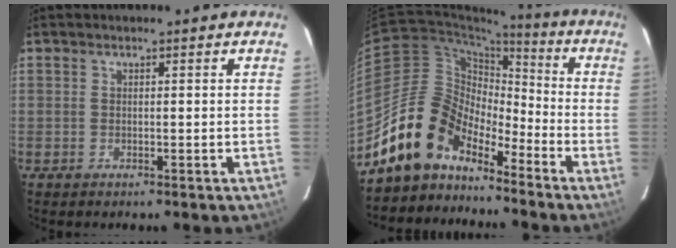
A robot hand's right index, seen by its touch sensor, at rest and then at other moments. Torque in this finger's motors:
{"motor_torque": [0.77, -0.72, 1.05, 0.19]}